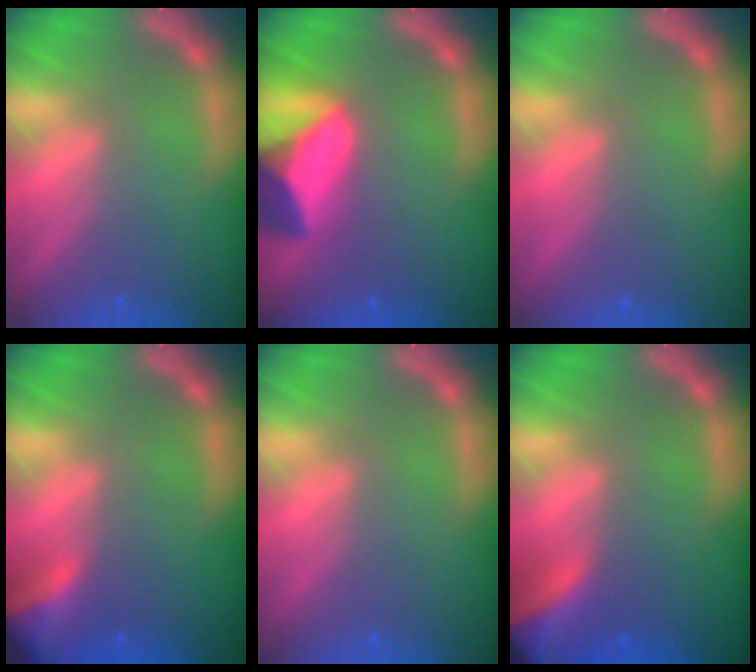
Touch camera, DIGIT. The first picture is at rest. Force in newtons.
{"total": 10.0}
{"total": 0.0}
{"total": 5.4}
{"total": 0.0}
{"total": 8.4}